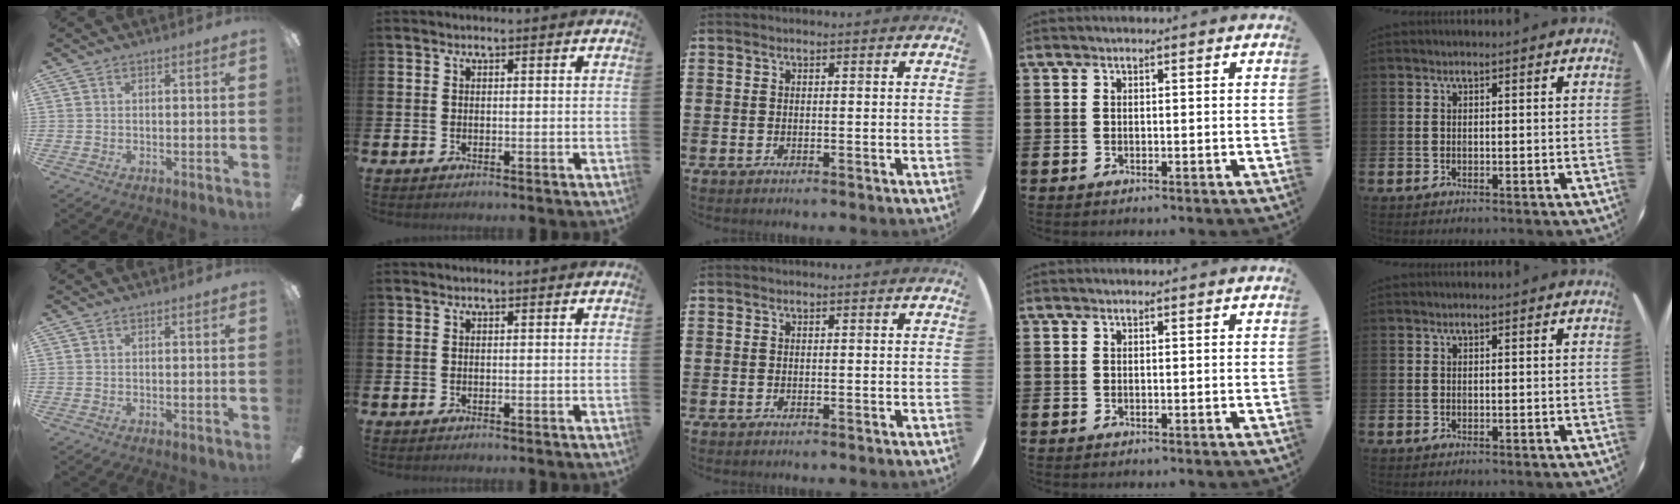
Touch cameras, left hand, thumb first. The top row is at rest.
{}